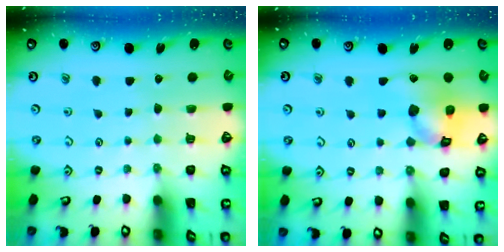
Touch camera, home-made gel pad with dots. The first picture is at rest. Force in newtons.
{"total": 13.1, "press": 12.9, "slide": 1.8}